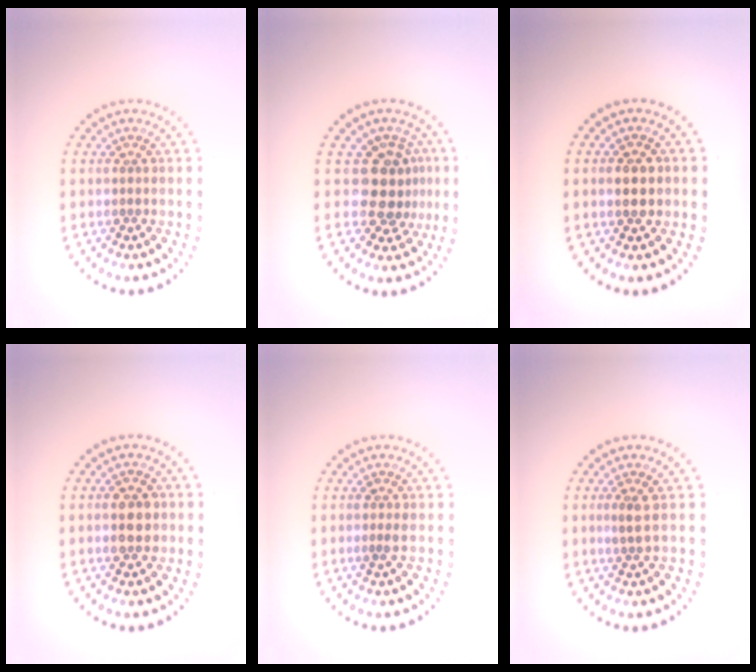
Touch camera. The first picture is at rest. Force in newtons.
{"total": 3.9, "press": 3.2, "slide": 2.1}
{"total": 2.8, "press": 2.8, "slide": 0.2}
{"total": 2.8, "press": 2.8, "slide": 0.3}
{"total": 0.9, "press": 0.8, "slide": 0.5}
{"total": 1.3, "press": 0.9, "slide": 0.8}